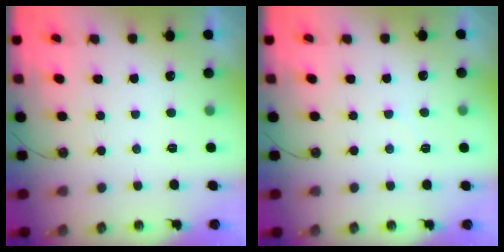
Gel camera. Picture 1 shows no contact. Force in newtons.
{"total": 2.0, "press": 2.0, "slide": 0.4}